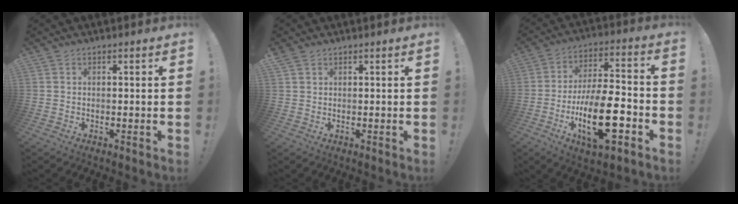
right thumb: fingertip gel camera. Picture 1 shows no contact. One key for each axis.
{"total": 1.4, "fx": 1.0, "fy": 0.8, "fz": 0.5, "tx": -0.005, "ty": -0.002, "tz": 0.019}
{"total": 20.0, "fx": -7.2, "fy": 7.6, "fz": 17.1, "tx": -0.305, "ty": 0.028, "tz": -0.114}